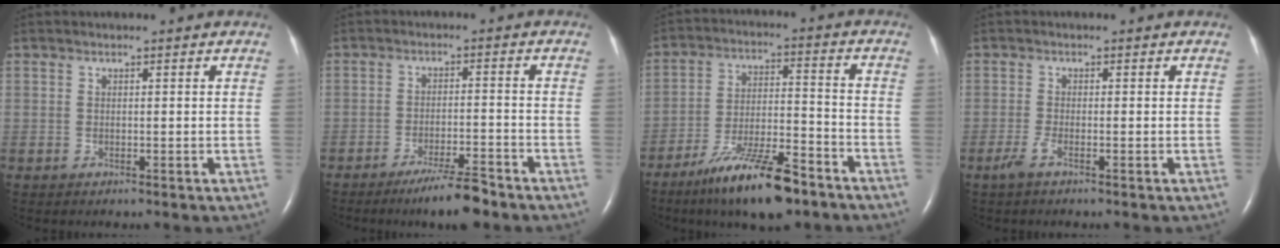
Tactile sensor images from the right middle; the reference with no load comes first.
{"total": 6.3, "force": [-4.9, 0.2, 3.8], "torque": [-0.069, -0.013, -0.086]}
{"total": 13.9, "force": [-9.7, 2.6, 9.5], "torque": [-0.173, -0.013, -0.167]}
{"total": 1.7, "force": [-1.1, 0.0, 1.3], "torque": [-0.038, -0.005, -0.029]}